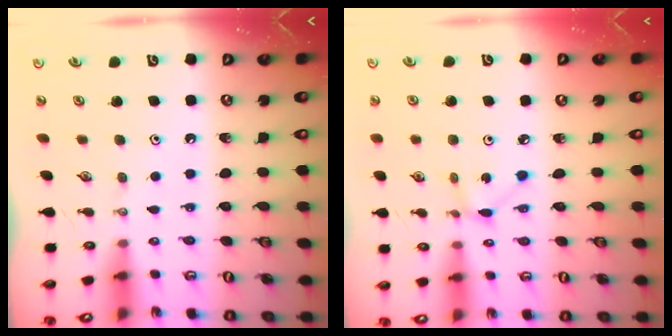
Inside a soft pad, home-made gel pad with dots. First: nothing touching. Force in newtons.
{"total": 2.0, "press": 2.0, "slide": 0.2}